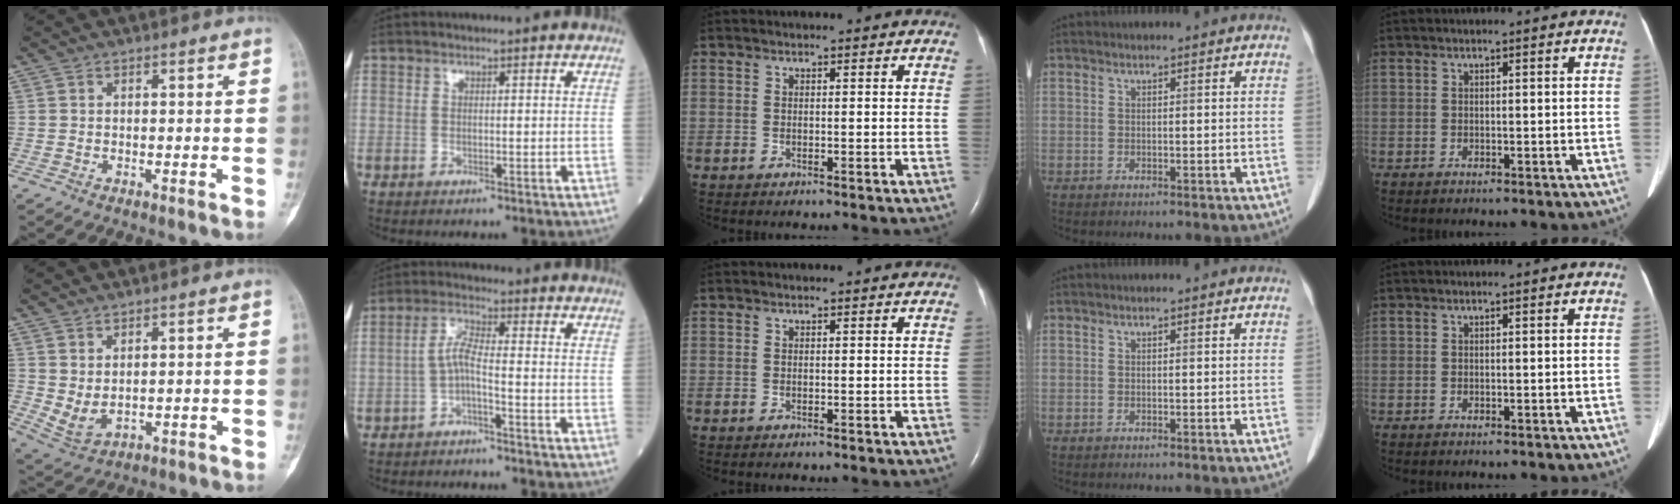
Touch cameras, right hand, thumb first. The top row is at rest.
{"thumb": {"total": 5.0, "force": [0.9, 2.9, 3.9], "torque": [-0.071, -0.008, 0.034]}, "index": {"total": 3.7, "force": [-1.6, 0.3, 3.3], "torque": [-0.067, 0.011, -0.033]}}